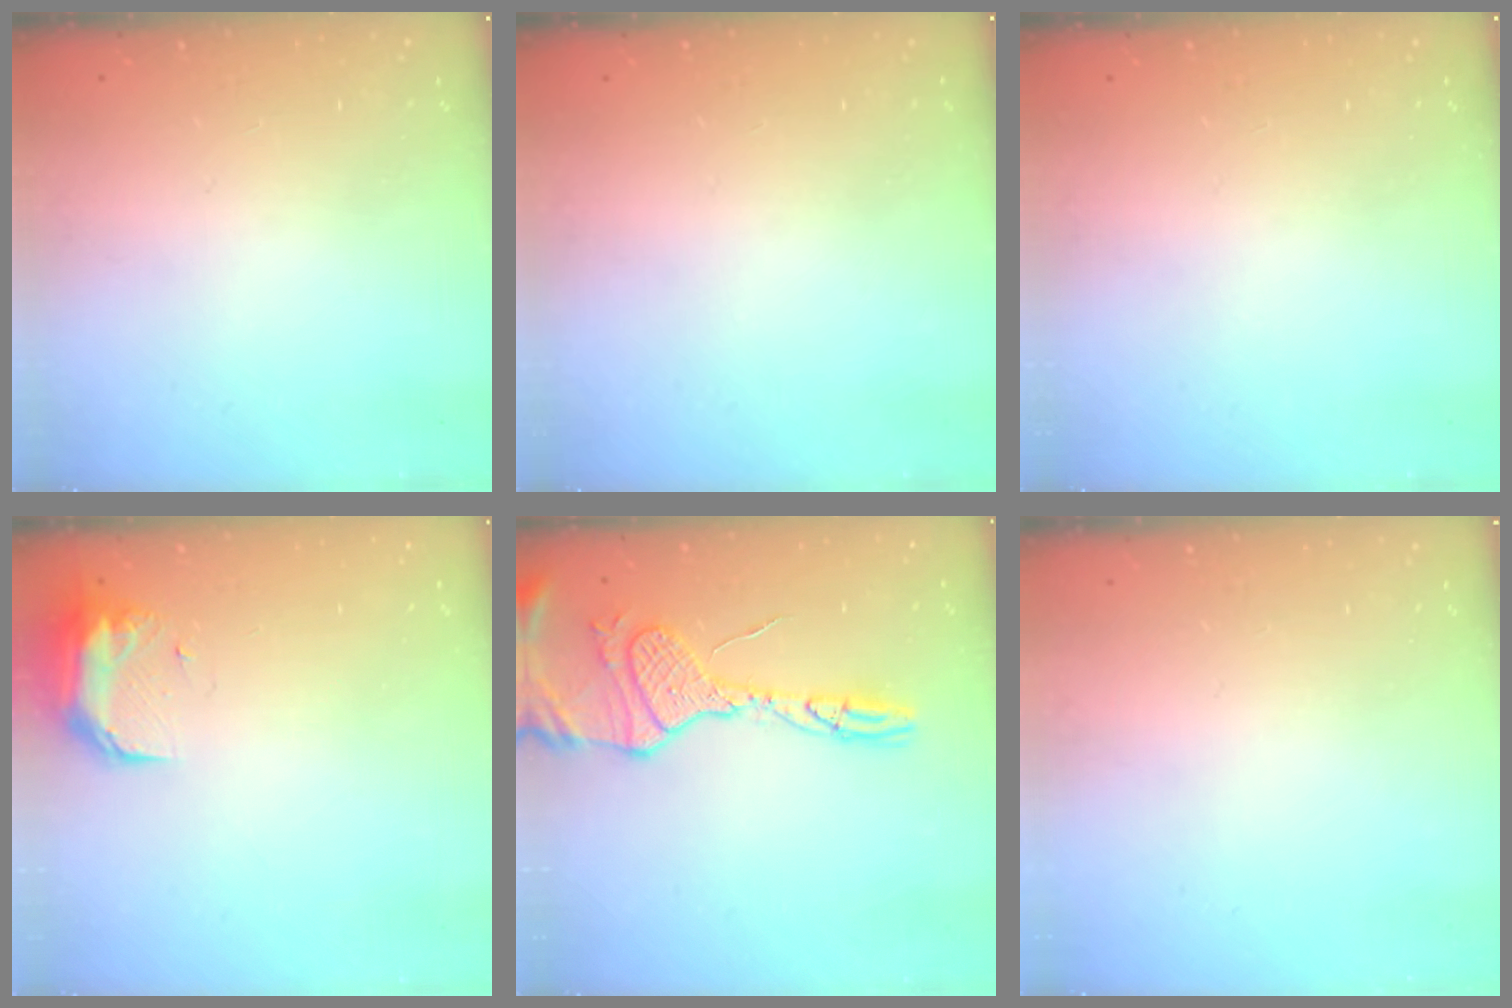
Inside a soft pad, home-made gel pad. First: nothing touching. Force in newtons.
{"total": 0.0}
{"total": 0.0}
{"total": 11.2, "press": 9.8, "slide": 5.5}
{"total": 16.0, "press": 15.9, "slide": 1.6}
{"total": 0.0}